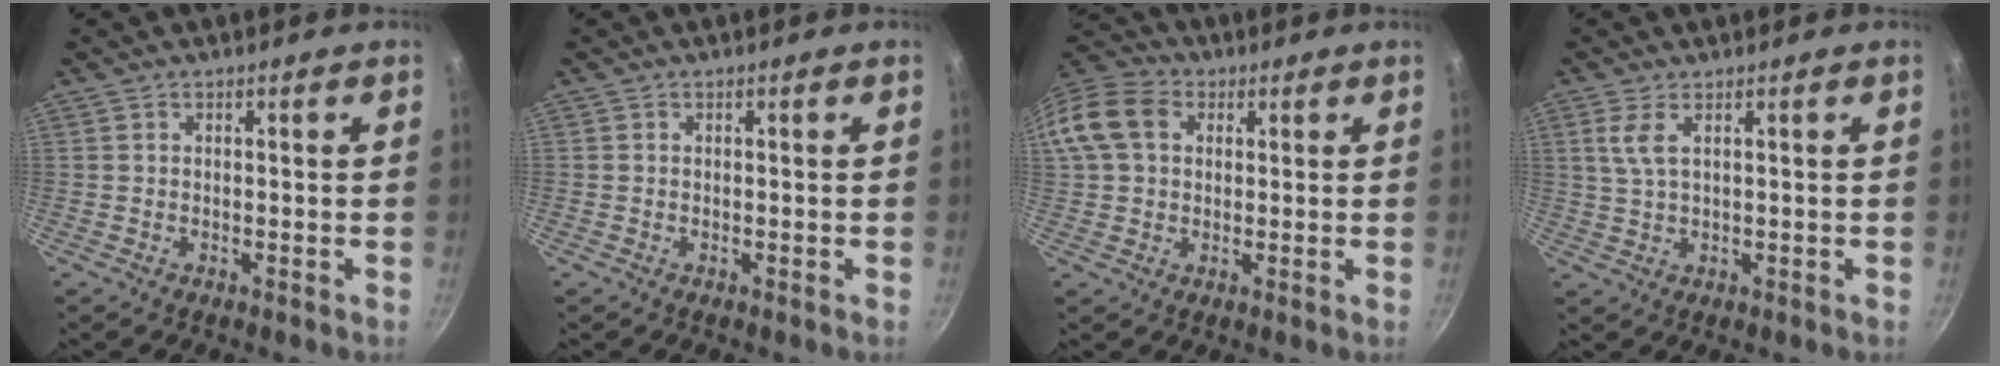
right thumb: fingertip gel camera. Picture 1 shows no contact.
{"total": 0.0}
{"total": 11.1, "force": [2.4, 8.5, 6.7], "torque": [-0.117, 0.021, 0.026]}
{"total": 3.8, "force": [1.5, 1.4, 3.2], "torque": [-0.068, -0.006, 0.032]}